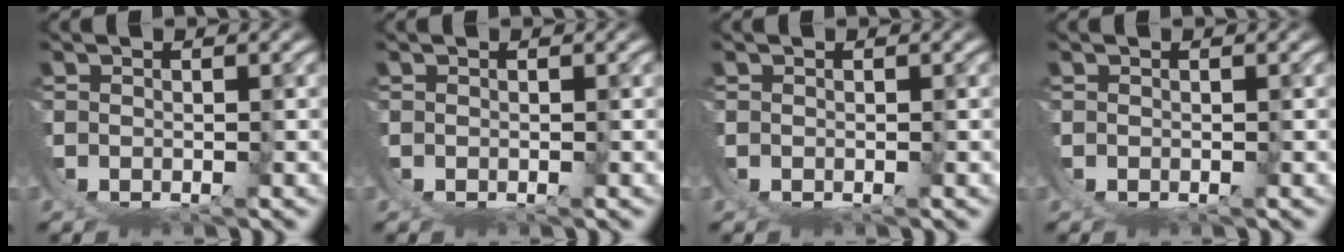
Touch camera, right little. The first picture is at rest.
{"total": 0.0}
{"total": 0.0}
{"total": 0.0}